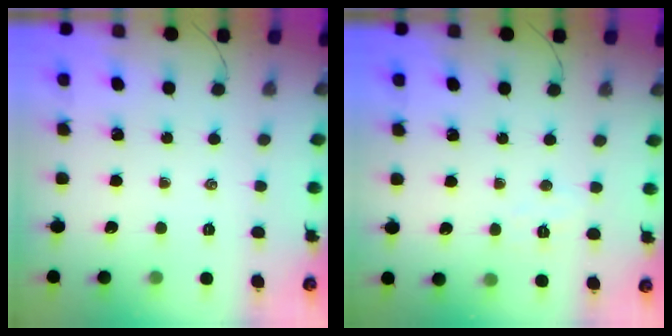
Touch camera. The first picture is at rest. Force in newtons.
{"total": 3.2, "press": 3.1, "slide": 0.8}